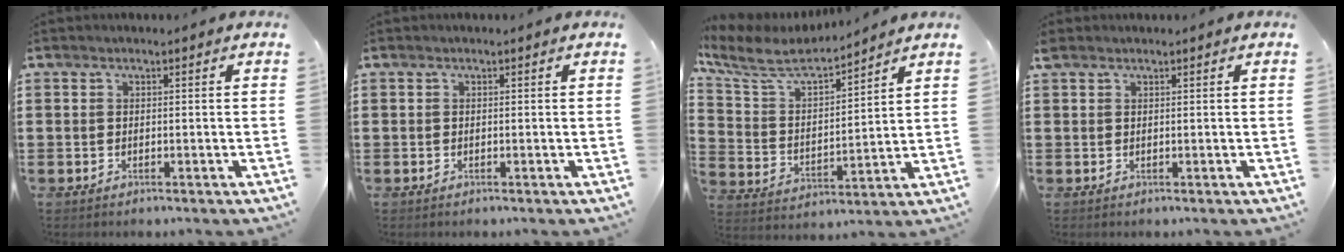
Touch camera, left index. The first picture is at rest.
{"total": 0.0}
{"total": 6.5, "force": [5.9, 1.5, 2.4], "torque": [-0.078, -0.036, 0.097]}
{"total": 0.7, "force": [0.6, 0.3, 0.3], "torque": [-0.007, 0.002, 0.012]}